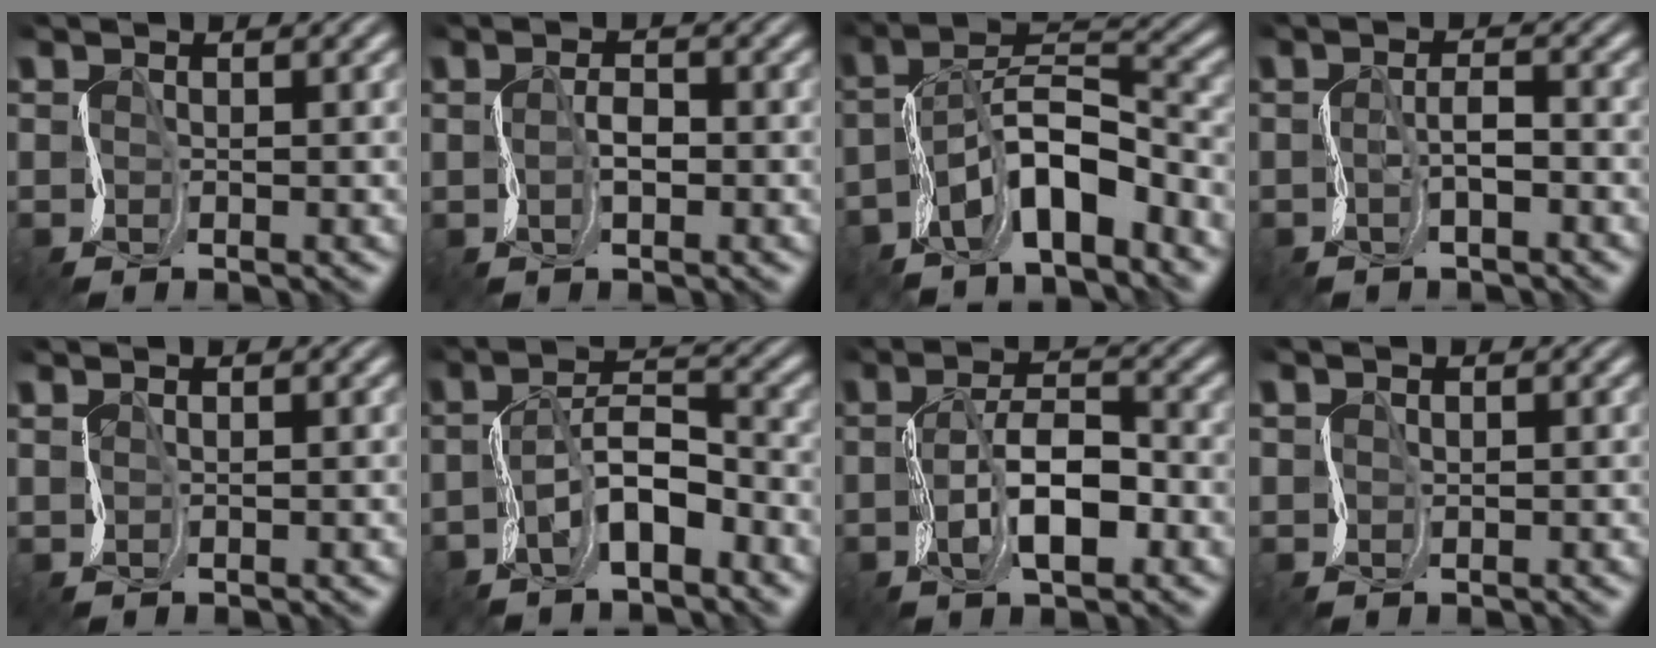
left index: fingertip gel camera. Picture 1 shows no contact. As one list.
[{"total": 0.0}, {"total": 5.7, "force": [-4.3, 1.5, 3.4], "torque": [-0.075, 0.023, -0.084]}, {"total": 0.5, "force": [-0.3, -0.4, -0.2], "torque": [-0.019, 0.007, -0.006]}, {"total": 0.8, "force": [0.7, -0.1, -0.4], "torque": [0.000, 0.008, 0.006]}, {"total": 3.4, "force": [-2.6, 1.0, 1.9], "torque": [-0.058, 0.017, -0.052]}, {"total": 4.1, "force": [-1.2, 1.6, 3.6], "torque": [-0.087, 0.011, -0.021]}, {"total": 1.2, "force": [0.1, -0.4, -1.1], "torque": [0.003, 0.007, 0.006]}]